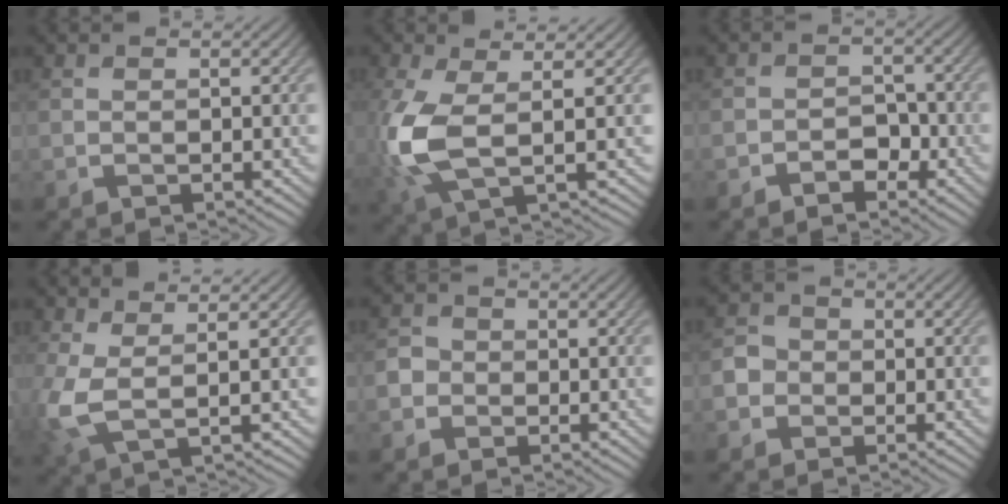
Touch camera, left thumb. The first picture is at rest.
{"total": 7.8, "force": [0.4, 2.8, 7.3], "torque": [-0.185, 0.000, 0.004]}
{"total": 2.6, "force": [-1.6, 1.7, 1.2], "torque": [-0.007, 0.008, -0.031]}
{"total": 4.6, "force": [1.1, 1.3, 4.3], "torque": [-0.111, 0.006, 0.017]}
{"total": 2.1, "force": [-0.4, 2.0, 0.3], "torque": [-0.002, 0.006, -0.019]}
{"total": 2.5, "force": [-0.6, 2.4, 0.4], "torque": [-0.004, 0.007, -0.023]}